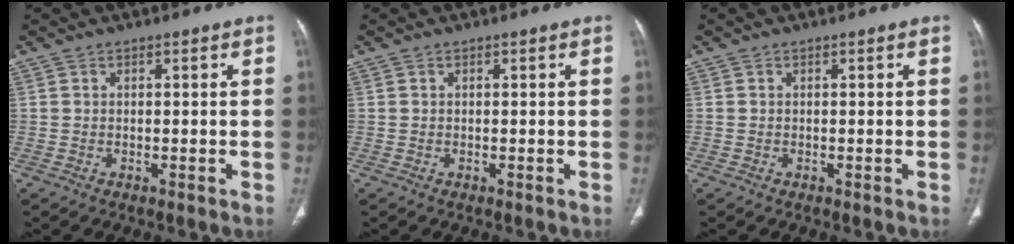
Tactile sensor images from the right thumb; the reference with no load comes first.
{"total": 0.0}
{"total": 0.0}